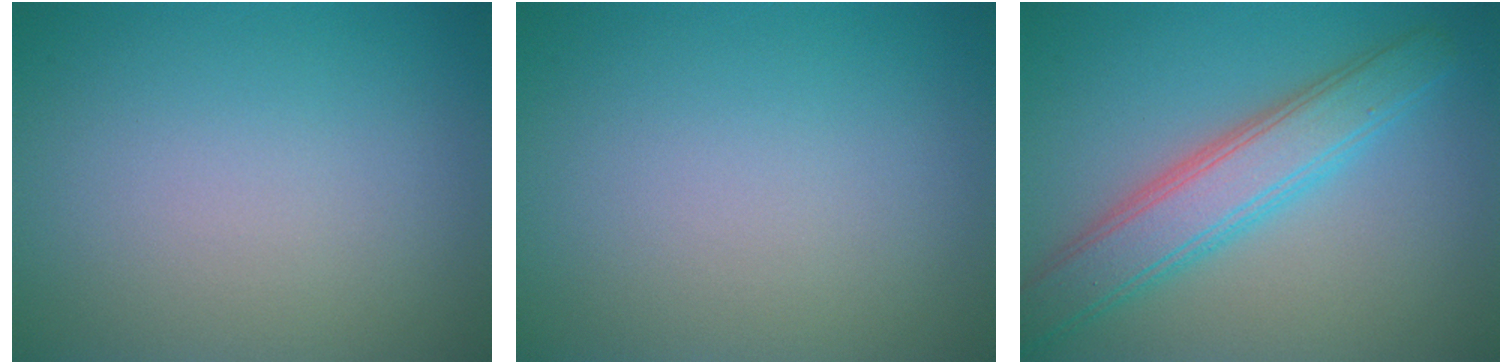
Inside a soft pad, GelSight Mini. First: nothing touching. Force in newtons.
{"total": 0.0}
{"total": 5.4, "press": 5.4, "slide": 0.1}